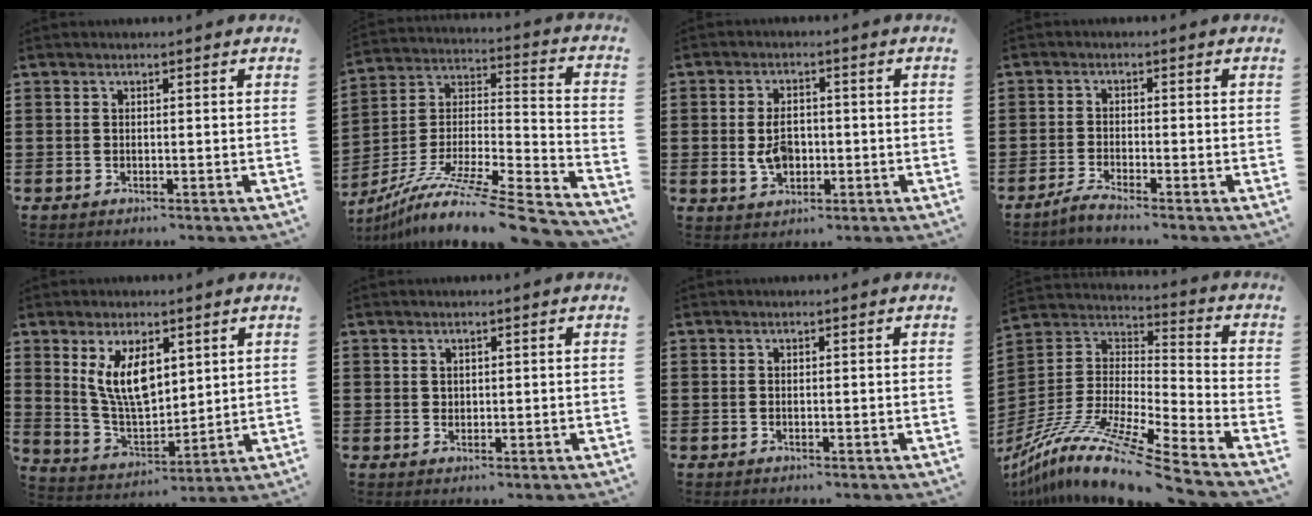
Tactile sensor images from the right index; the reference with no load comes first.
{"total": 10.3, "force": [-8.2, 0.6, 6.3], "torque": [-0.113, -0.009, -0.158]}
{"total": 4.9, "force": [-0.5, 3.0, 3.8], "torque": [-0.088, 0.000, -0.012]}
{"total": 2.2, "force": [-2.0, -0.3, 0.7], "torque": [-0.020, -0.001, -0.040]}
{"total": 9.1, "force": [3.8, 4.2, 7.1], "torque": [-0.157, 0.000, 0.069]}
{"total": 1.1, "force": [0.7, 0.8, 0.2], "torque": [-0.005, 0.002, 0.014]}
{"total": 0.0}
{"total": 13.7, "force": [-11.2, 0.3, 8.0], "torque": [-0.167, 0.003, -0.219]}